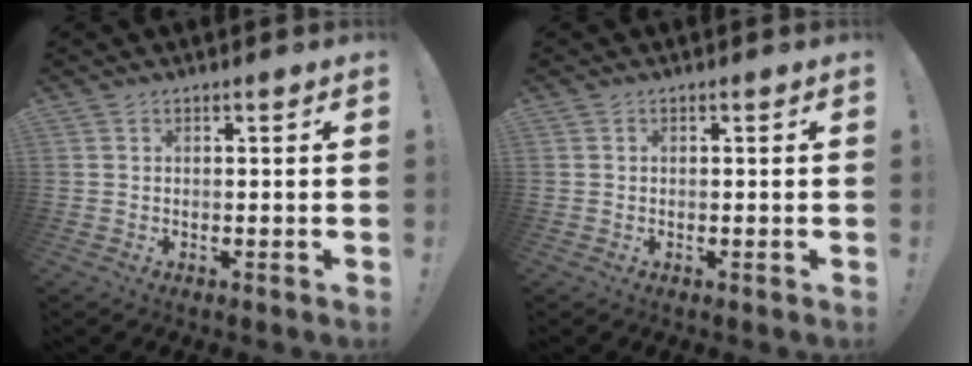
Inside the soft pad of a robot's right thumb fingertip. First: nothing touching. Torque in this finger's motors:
{"motor_torque": [-0.01, 0.04, 0.24, -0.14, -0.06]}